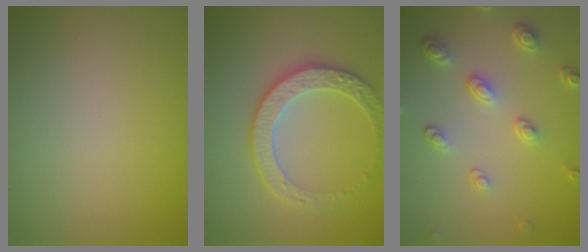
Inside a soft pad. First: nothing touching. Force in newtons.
{"total": 3.7, "press": 3.4, "slide": 1.5}
{"total": 3.8, "press": 2.9, "slide": 2.4}